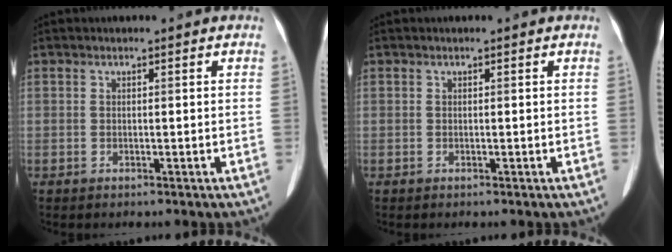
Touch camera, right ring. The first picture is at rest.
{"total": 0.0}